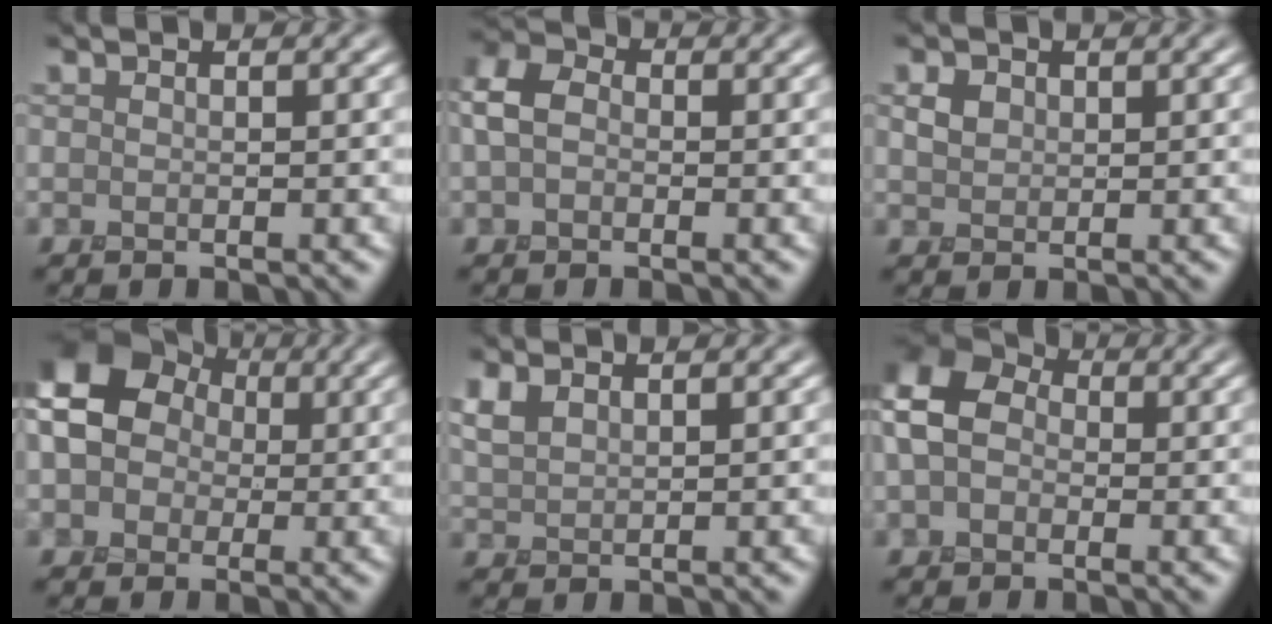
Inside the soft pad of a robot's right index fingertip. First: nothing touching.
{"total": 3.8, "force": [0.2, 2.7, 2.6], "torque": [-0.059, 0.011, -0.009]}
{"total": 1.5, "force": [0.6, 1.2, 0.7], "torque": [-0.016, 0.002, 0.010]}
{"total": 12.0, "force": [1.5, 10.5, 5.6], "torque": [-0.121, 0.029, -0.017]}
{"total": 2.2, "force": [1.4, 1.0, 1.4], "torque": [-0.039, 0.004, 0.033]}
{"total": 7.4, "force": [0.4, 5.4, 5.0], "torque": [-0.116, 0.018, -0.005]}